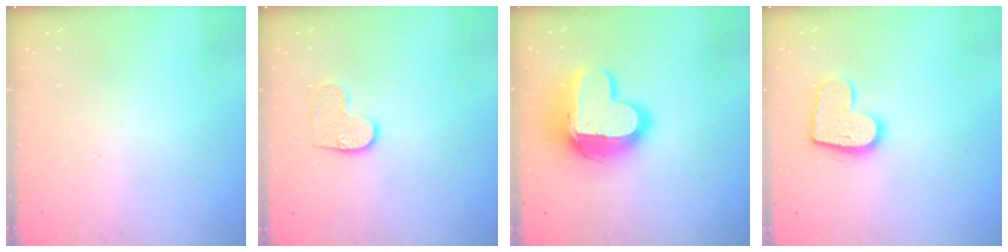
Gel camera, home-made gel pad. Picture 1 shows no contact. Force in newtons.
{"total": 8.4, "press": 8.4, "slide": 0.3}
{"total": 17.0, "press": 17.0, "slide": 1.2}
{"total": 13.5, "press": 13.5, "slide": 0.8}